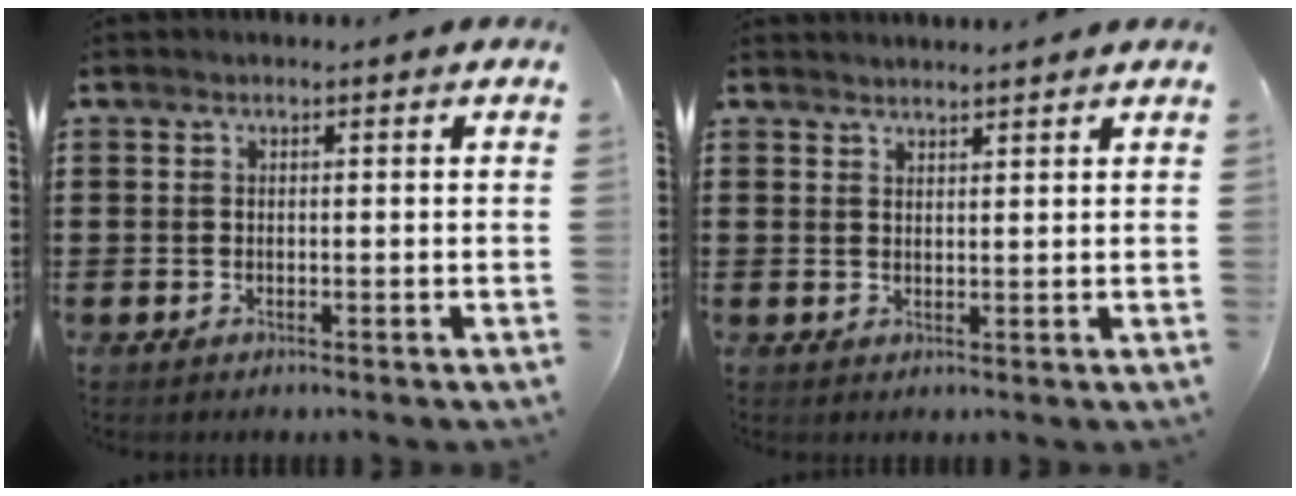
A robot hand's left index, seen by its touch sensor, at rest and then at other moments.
{"total": 1.7, "force": [1.7, -0.2, -0.1], "torque": [-0.002, 0.000, 0.035]}